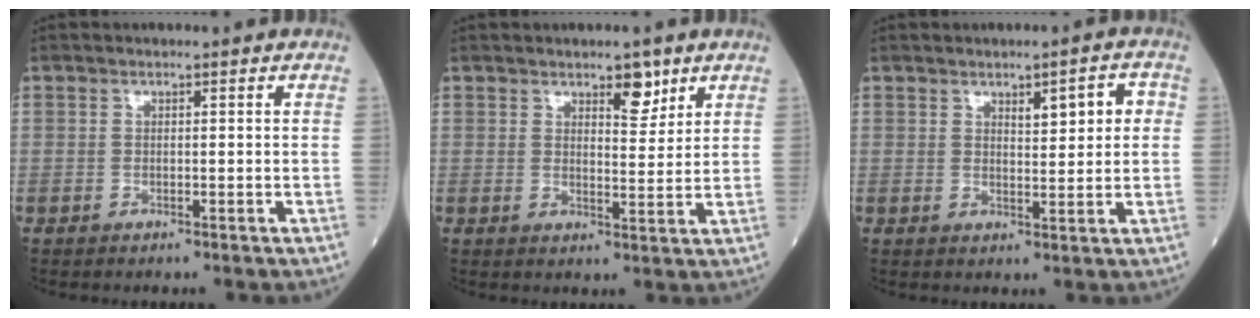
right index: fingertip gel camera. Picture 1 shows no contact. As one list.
[{"total": 4.0, "force": [2.7, 1.4, 2.6], "torque": [-0.034, -0.004, 0.040]}, {"total": 4.8, "force": [1.6, 1.4, 4.3], "torque": [-0.061, 0.010, 0.026]}]